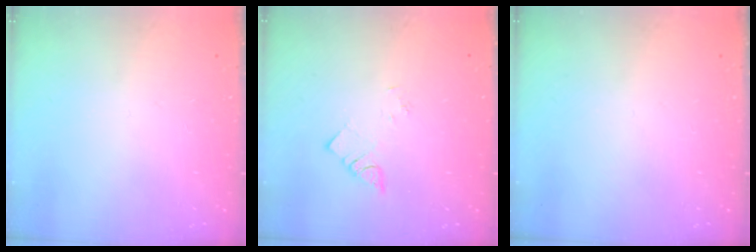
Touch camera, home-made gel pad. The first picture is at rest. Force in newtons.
{"total": 2.2, "press": 2.2, "slide": 0.2}
{"total": 0.0}